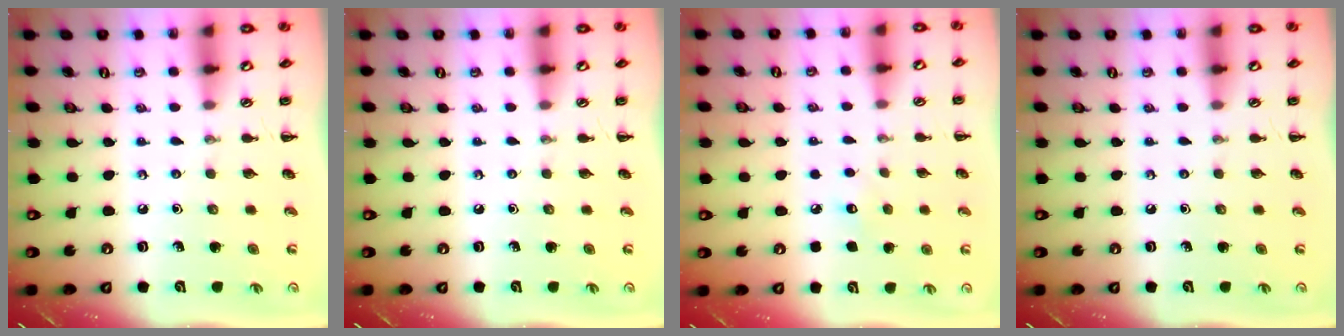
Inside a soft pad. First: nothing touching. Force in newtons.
{"total": 0.0}
{"total": 5.4, "press": 5.3, "slide": 1.3}
{"total": 0.0}